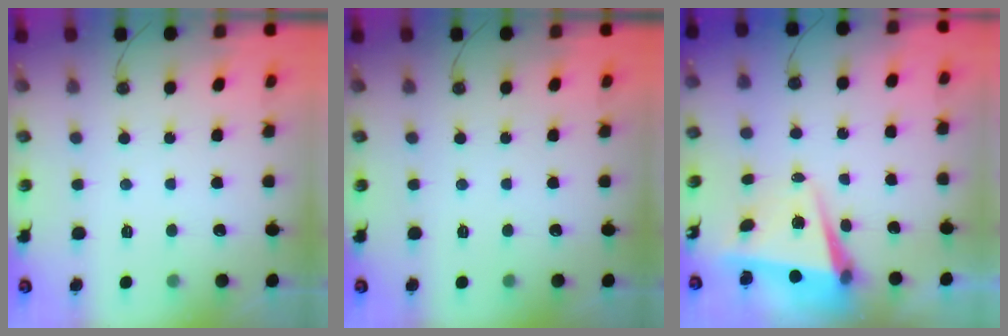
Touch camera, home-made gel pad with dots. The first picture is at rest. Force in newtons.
{"total": 0.0}
{"total": 5.0, "press": 4.8, "slide": 1.2}